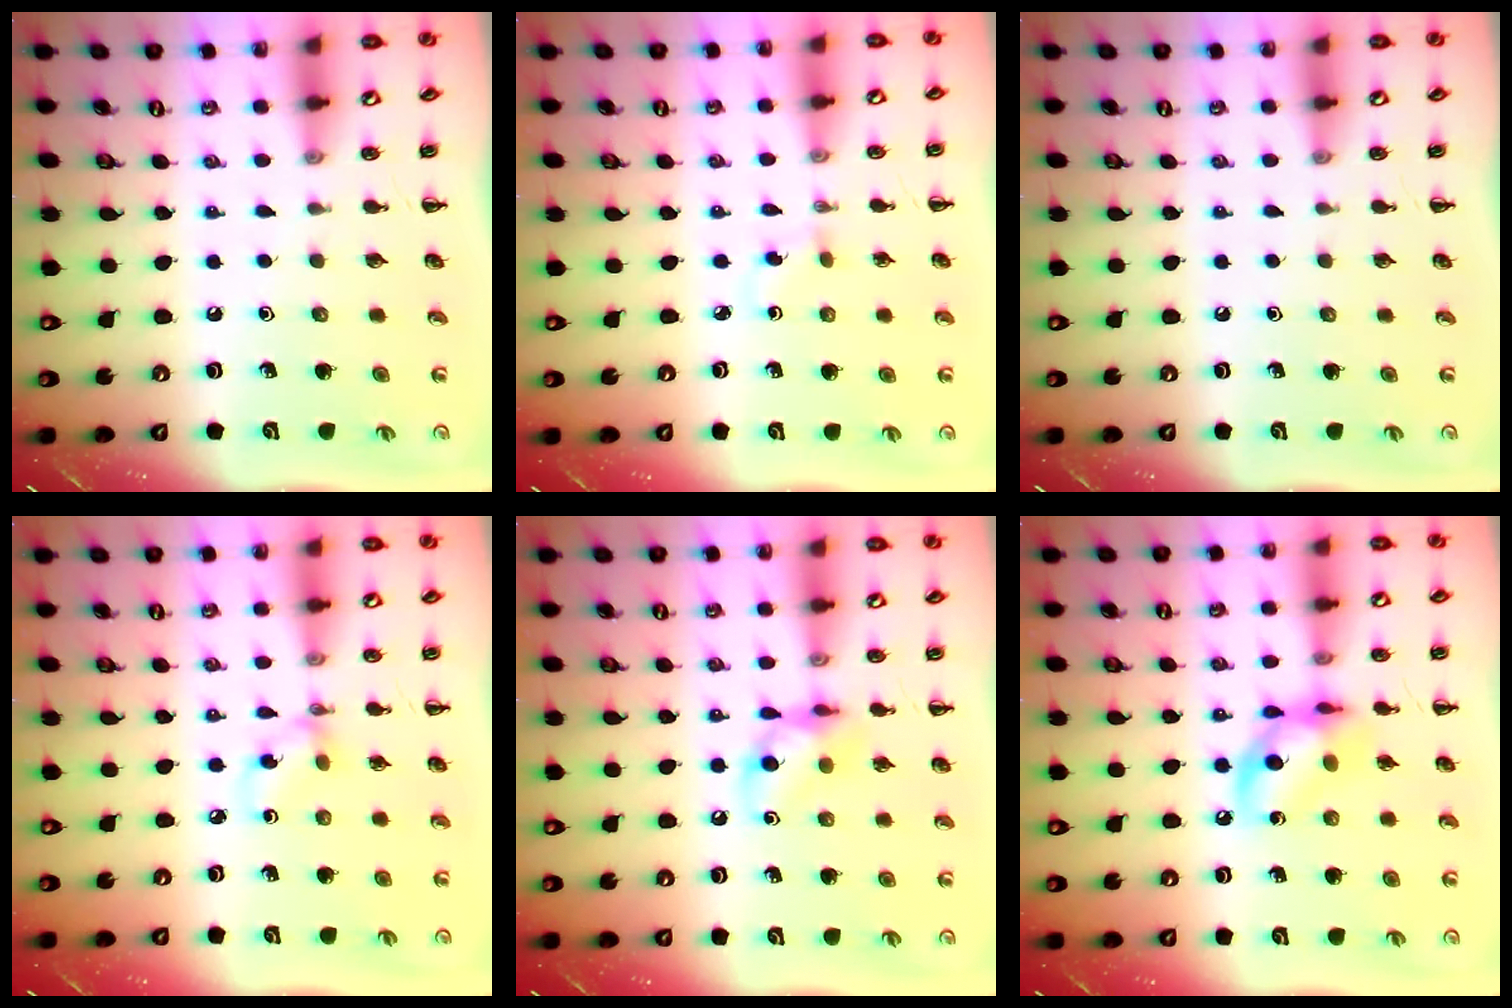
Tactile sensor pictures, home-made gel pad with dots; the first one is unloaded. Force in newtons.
{"total": 1.6, "press": 1.4, "slide": 0.8}
{"total": 0.0}
{"total": 2.9, "press": 2.9, "slide": 0.3}
{"total": 10.0, "press": 10.0, "slide": 1.1}
{"total": 11.5, "press": 11.4, "slide": 1.5}